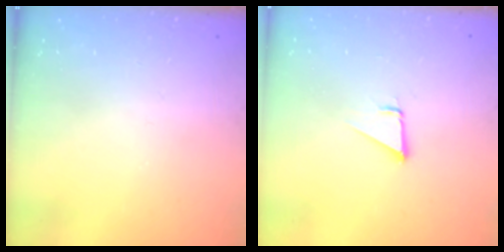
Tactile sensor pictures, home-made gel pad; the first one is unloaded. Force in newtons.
{"total": 1.9, "press": 1.9, "slide": 0.1}